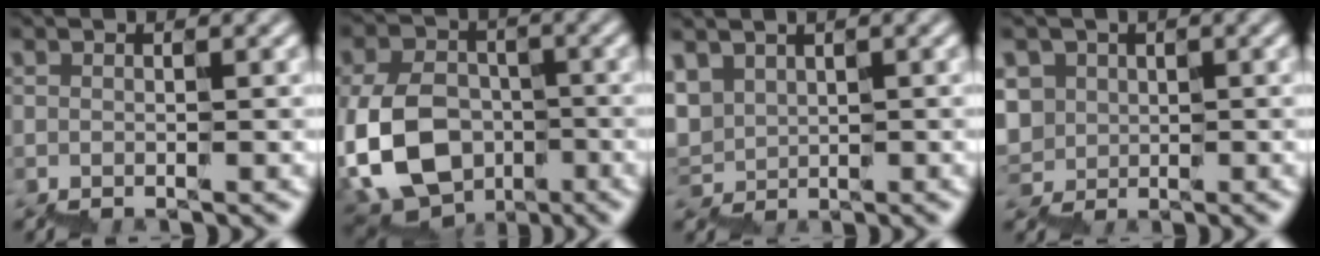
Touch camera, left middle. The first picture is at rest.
{"total": 7.7, "force": [-1.4, 6.3, 4.1], "torque": [-0.116, 0.001, -0.029]}
{"total": 2.5, "force": [2.1, 1.1, -0.7], "torque": [0.002, 0.006, 0.044]}
{"total": 3.4, "force": [0.7, 3.3, -0.5], "torque": [0.009, 0.026, 0.011]}